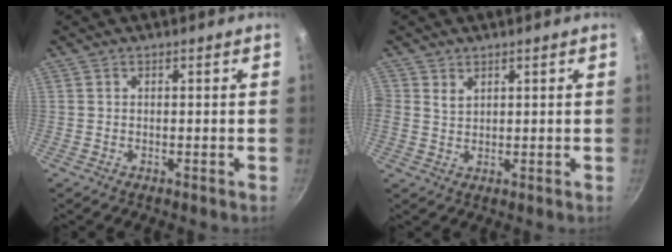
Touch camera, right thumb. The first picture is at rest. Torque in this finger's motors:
{"motor_torque": [0.11, 0.15, 0.24, 0.19, 0.05]}